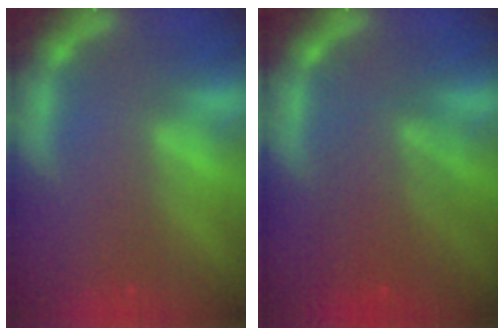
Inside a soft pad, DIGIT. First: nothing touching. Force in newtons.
{"total": 5.6}